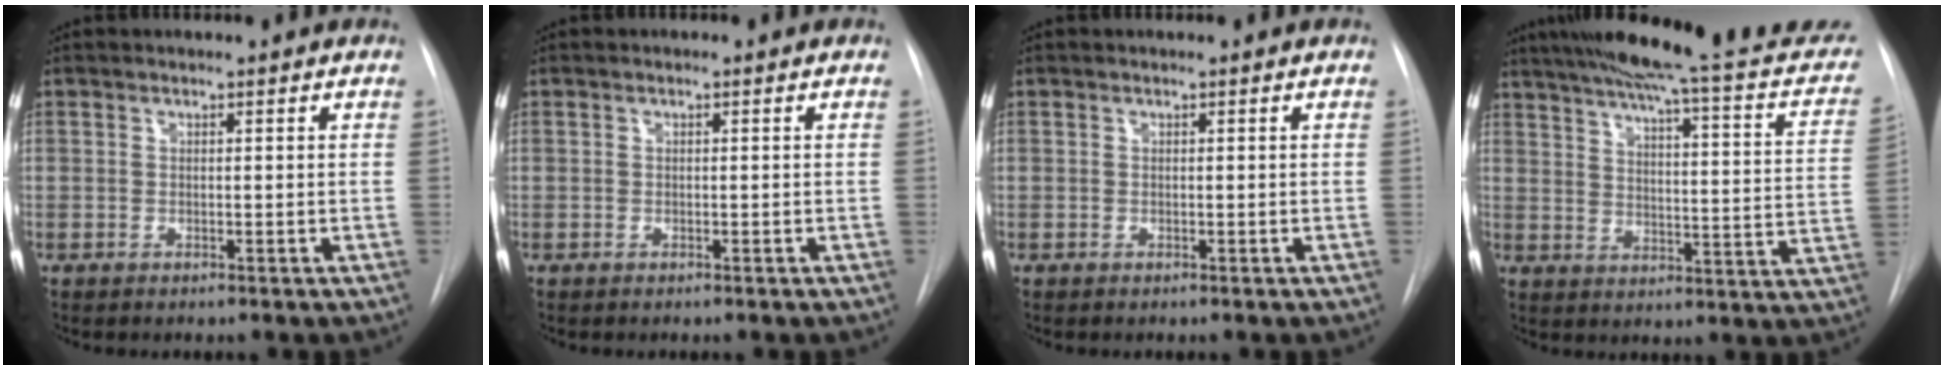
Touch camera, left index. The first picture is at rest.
{"total": 0.0}
{"total": 0.0}
{"total": 26.4, "force": [22.2, 3.1, 13.9], "torque": [-0.199, -0.036, 0.269]}